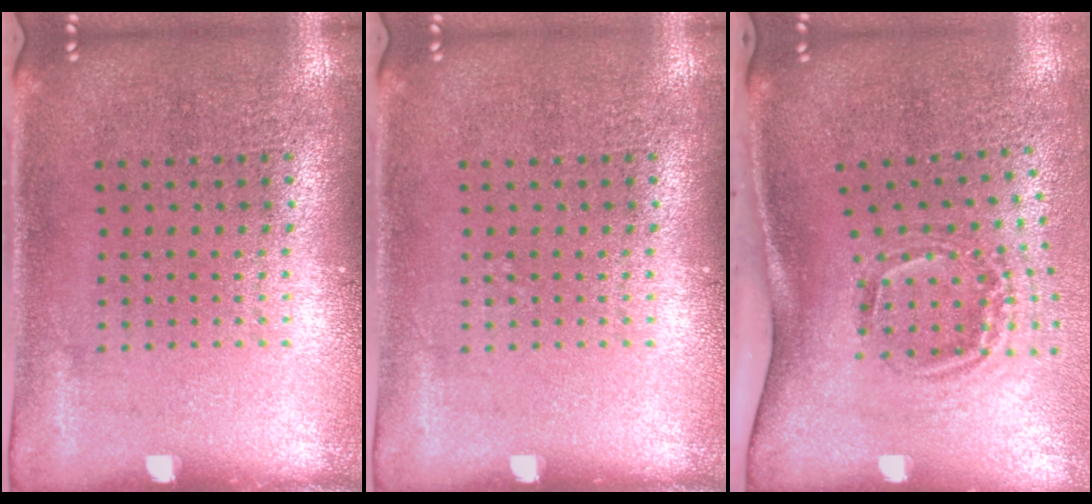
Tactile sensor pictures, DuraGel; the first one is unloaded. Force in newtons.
{"total": 0.0}
{"total": 2.0, "press": 1.2, "slide": 1.6}